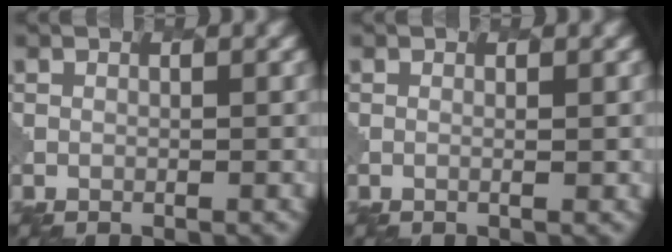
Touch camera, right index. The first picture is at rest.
{"total": 0.8, "force": [0.3, 0.2, 0.7], "torque": [-0.008, -0.001, -0.002]}